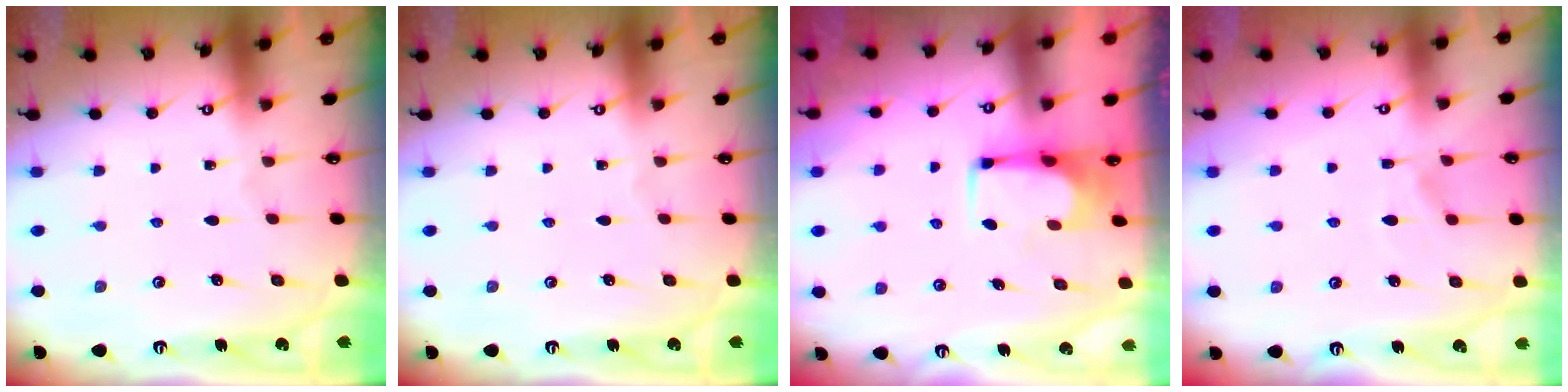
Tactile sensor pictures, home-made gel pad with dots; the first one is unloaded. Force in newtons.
{"total": 0.0}
{"total": 5.4, "press": 5.4, "slide": 0.5}
{"total": 1.7, "press": 1.0, "slide": 1.3}